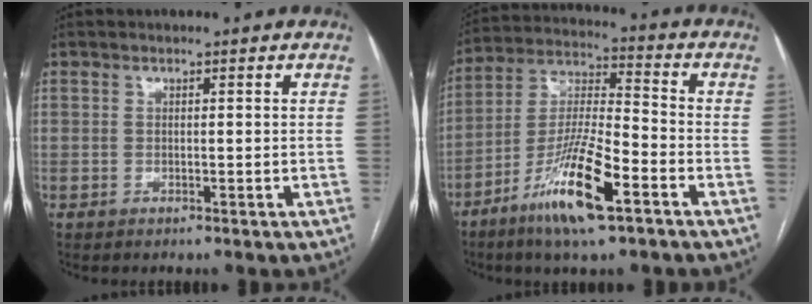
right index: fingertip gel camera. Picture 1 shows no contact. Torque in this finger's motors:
{"motor_torque": [1.49, -0.65, 0.45, 0.17]}